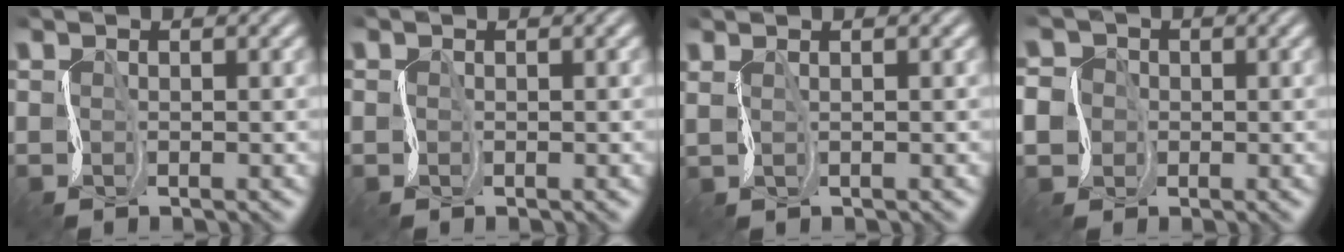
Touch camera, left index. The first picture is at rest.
{"total": 0.0}
{"total": 2.2, "force": [1.2, 0.8, 1.6], "torque": [-0.032, 0.008, 0.004]}
{"total": 4.8, "force": [-0.9, 4.5, 1.4], "torque": [-0.036, 0.013, -0.046]}